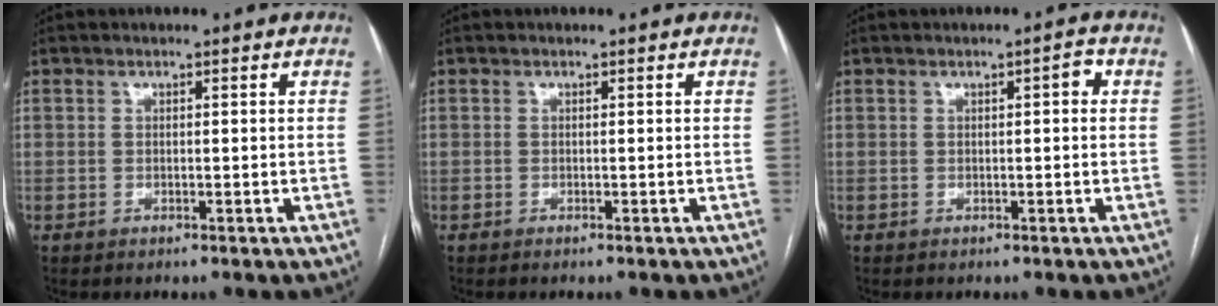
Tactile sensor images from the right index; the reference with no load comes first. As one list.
[{"total": 0.0}, {"total": 1.6, "force": [0.3, 0.4, 1.5], "torque": [-0.019, 0.005, 0.005]}]